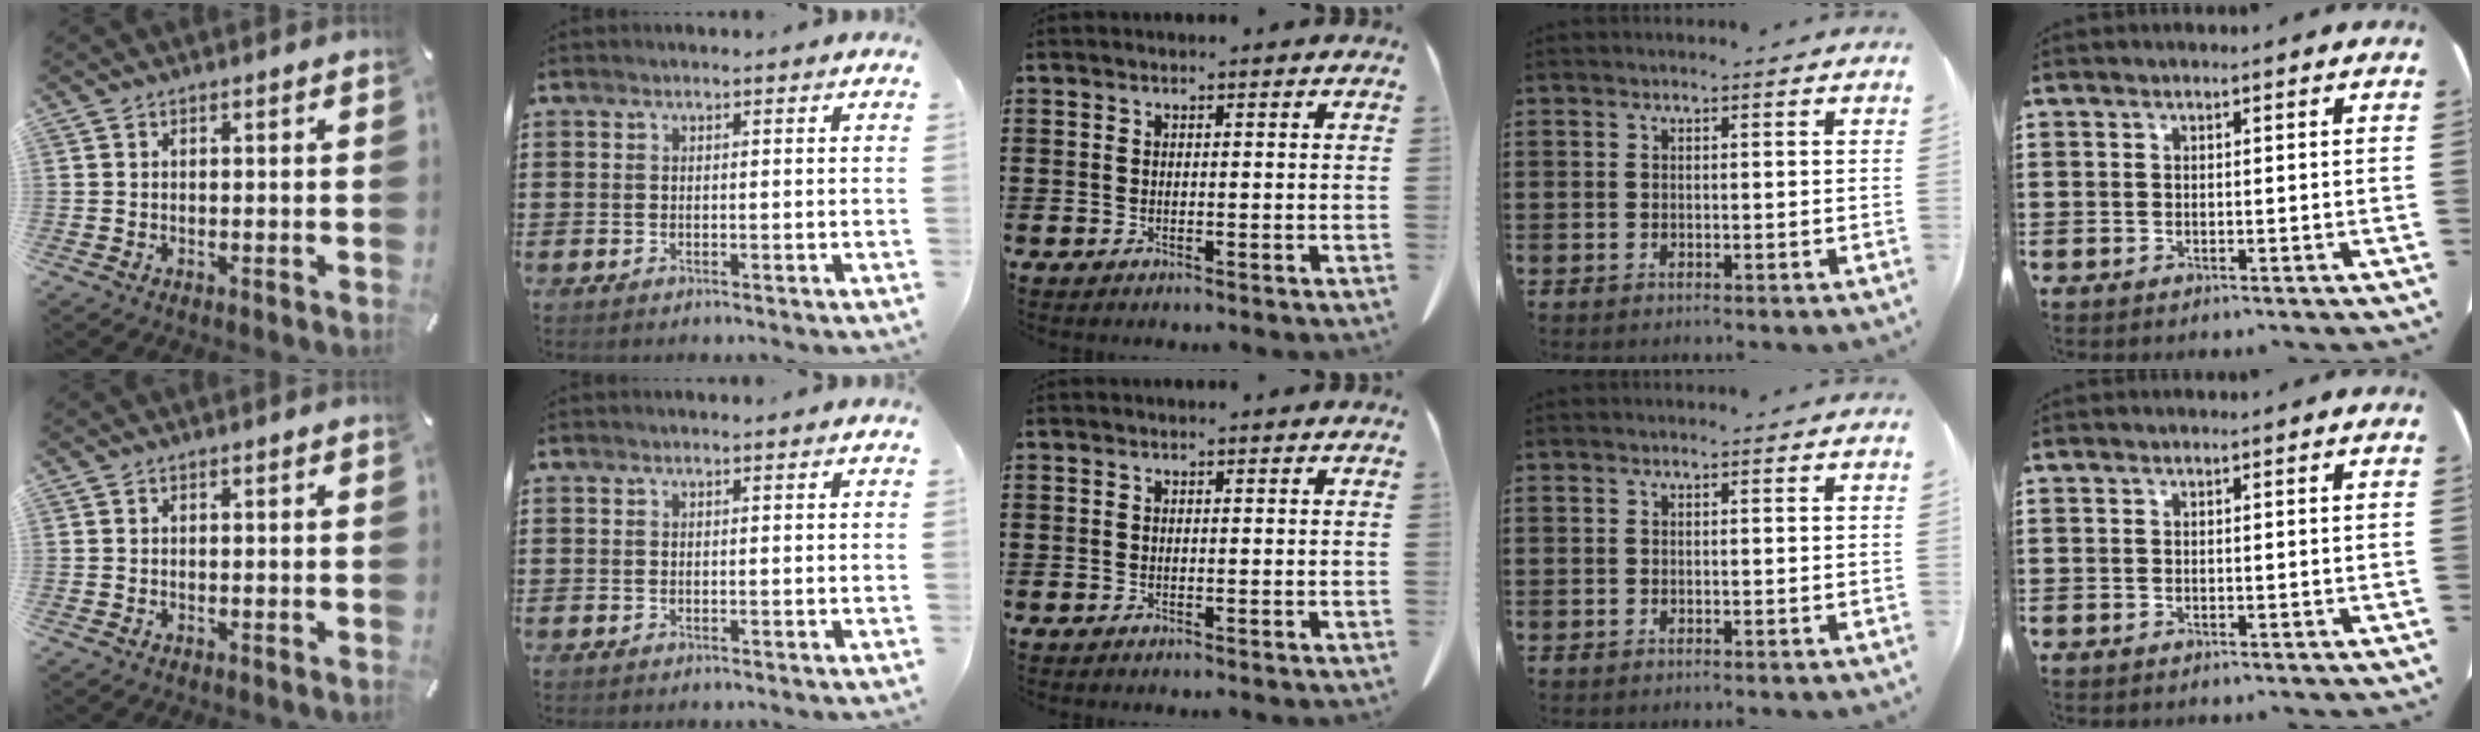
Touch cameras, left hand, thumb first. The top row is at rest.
{}